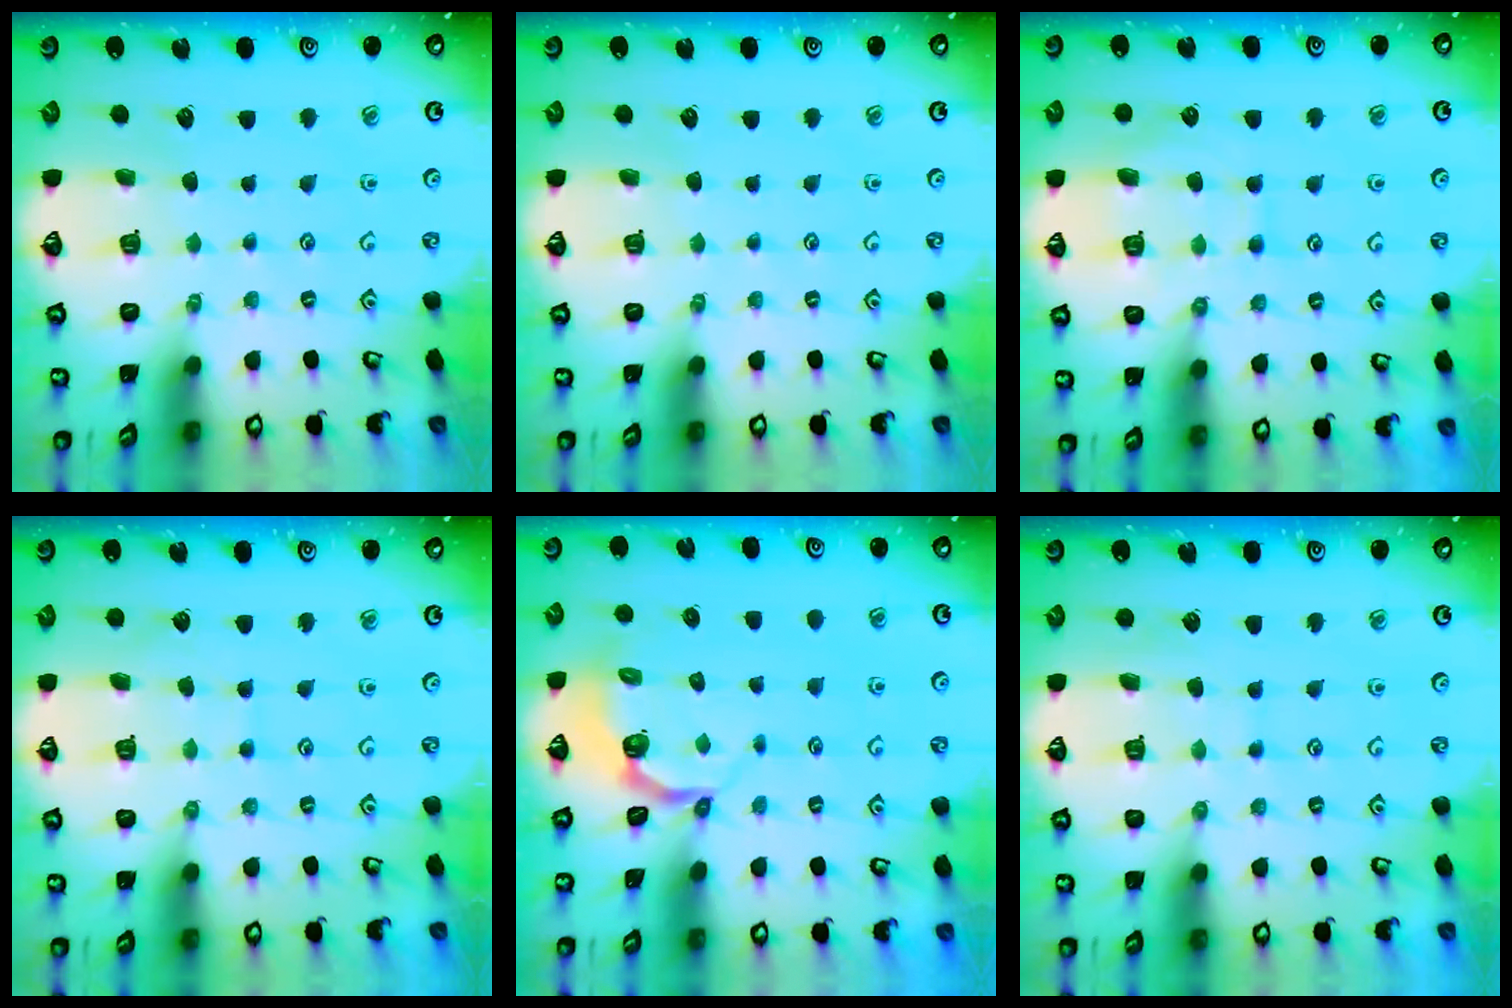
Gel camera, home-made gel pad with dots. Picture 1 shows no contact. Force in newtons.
{"total": 0.0}
{"total": 10.4, "press": 10.4, "slide": 1.1}
{"total": 5.7, "press": 5.7, "slide": 0.4}
{"total": 3.5, "press": 2.6, "slide": 2.3}
{"total": 6.6, "press": 6.6, "slide": 0.4}